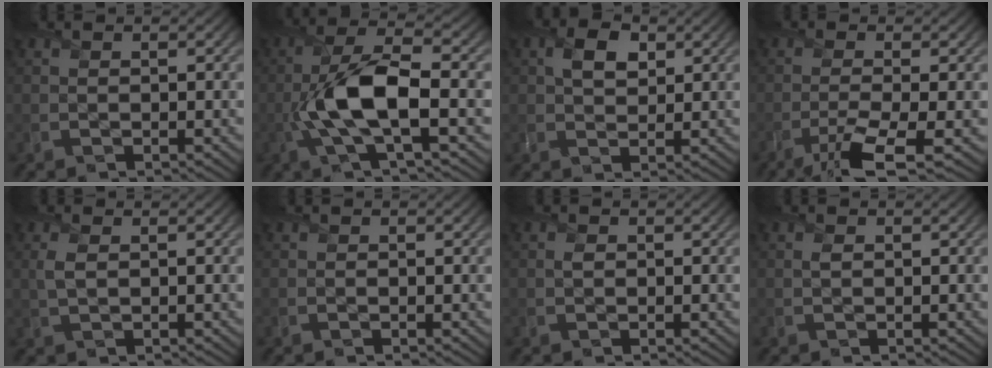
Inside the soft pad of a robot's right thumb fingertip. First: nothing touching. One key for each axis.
{"total": 9.7, "fx": -1.9, "fy": 3.3, "fz": 8.9, "tx": -0.191, "ty": 0.006, "tz": -0.040}
{"total": 3.8, "fx": 1.5, "fy": 2.5, "fz": 2.4, "tx": -0.050, "ty": 0.003, "tz": 0.025}
{"total": 6.1, "fx": -3.2, "fy": 1.0, "fz": 5.1, "tx": -0.087, "ty": -0.001, "tz": -0.068}
{"total": 1.9, "fx": 0.6, "fy": 0.8, "fz": 1.6, "tx": -0.047, "ty": 0.002, "tz": 0.012}
{"total": 0.0}
{"total": 0.7, "fx": 0.2, "fy": 0.6, "fz": 0.3, "tx": -0.008, "ty": -0.003, "tz": 0.004}
{"total": 0.5, "fx": 0.2, "fy": 0.3, "fz": 0.3, "tx": -0.009, "ty": -0.001, "tz": 0.005}